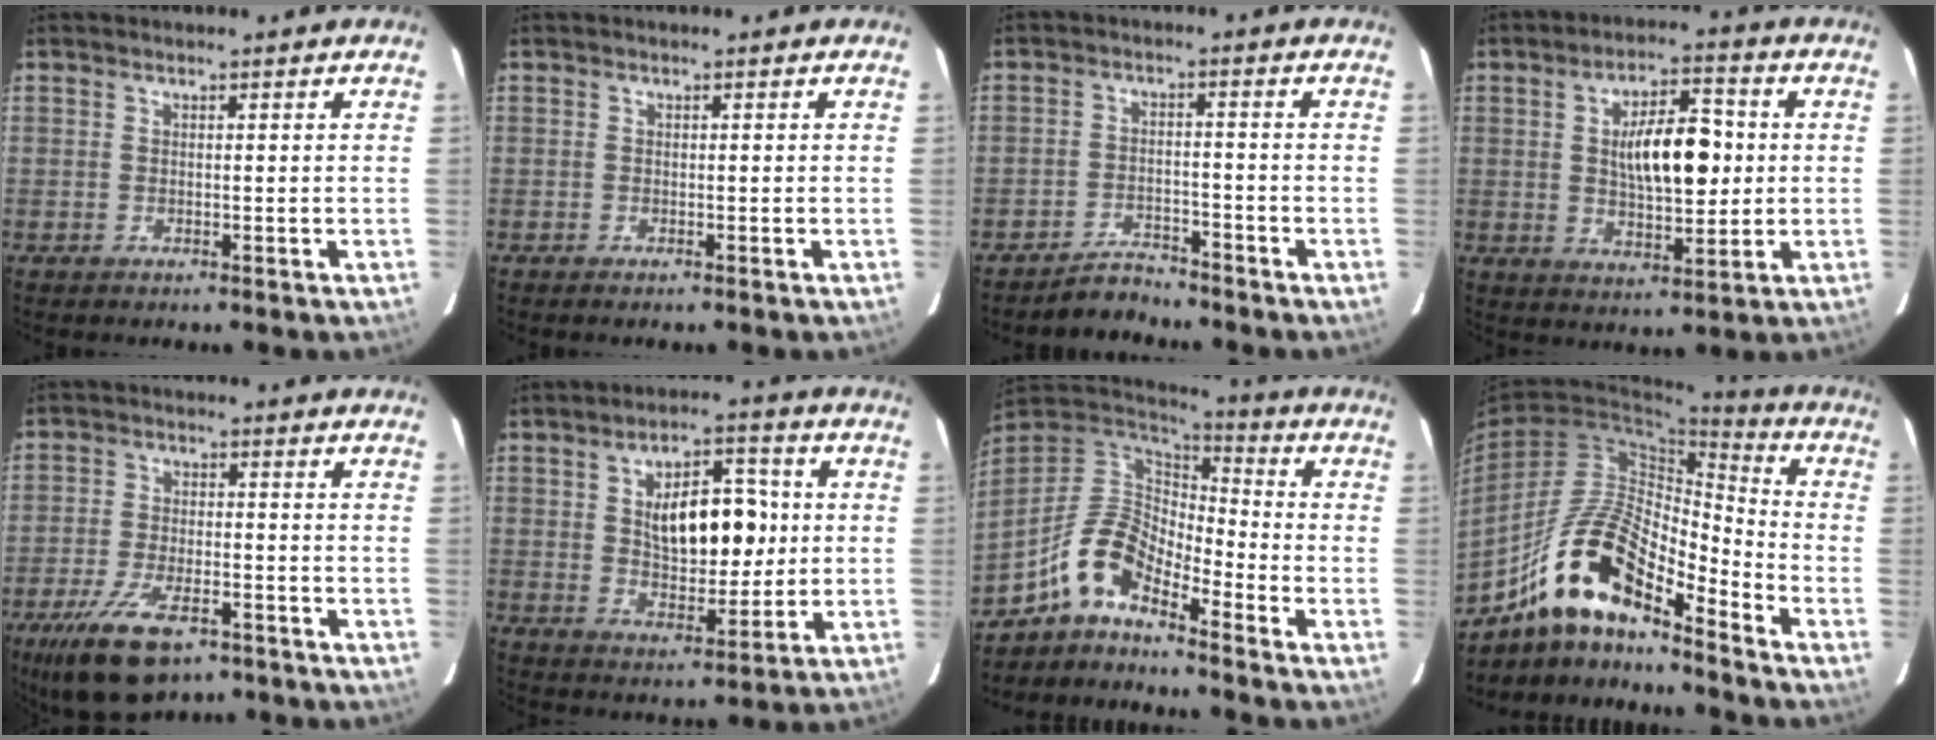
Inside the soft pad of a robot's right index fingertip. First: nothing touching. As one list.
[{"total": 0.0}, {"total": 3.6, "force": [-3.5, 0.7, -0.2], "torque": [0.001, -0.006, -0.061]}, {"total": 10.9, "force": [1.1, 4.0, 10.1], "torque": [-0.169, 0.015, 0.022]}, {"total": 10.9, "force": [-7.1, 3.9, 7.2], "torque": [-0.139, -0.016, -0.120]}, {"total": 11.4, "force": [1.6, 5.4, 10.0], "torque": [-0.158, 0.015, 0.033]}, {"total": 9.2, "force": [-6.6, 3.3, 5.4], "torque": [-0.118, 0.033, -0.129]}, {"total": 14.2, "force": [-10.5, 3.5, 9.0], "torque": [-0.169, 0.029, -0.188]}]